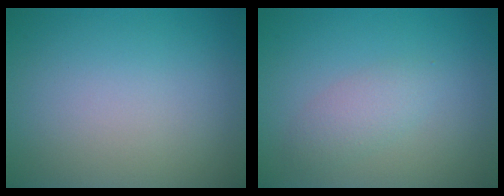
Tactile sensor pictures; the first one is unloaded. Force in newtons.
{"total": 2.0, "press": 1.9, "slide": 0.1}